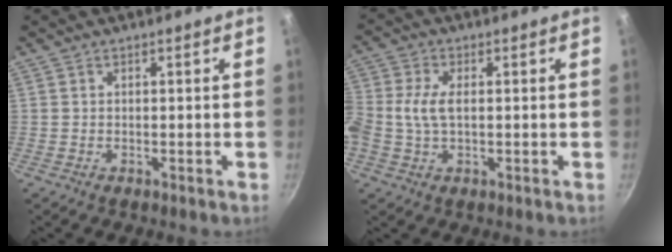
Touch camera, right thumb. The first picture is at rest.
{"total": 6.5, "force": [0.1, 3.8, 5.3], "torque": [-0.120, 0.010, -0.008]}